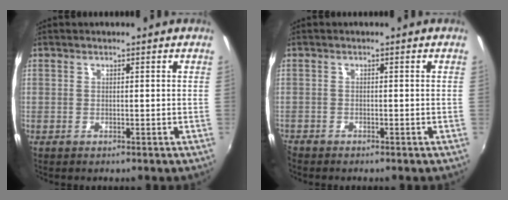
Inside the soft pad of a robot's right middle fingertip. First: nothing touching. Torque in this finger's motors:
{"motor_torque": [0.17, -0.62, 0.14, 0.13]}